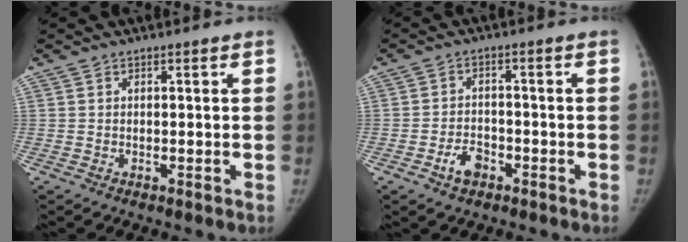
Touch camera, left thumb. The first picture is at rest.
{"total": 4.4, "force": [-2.4, 2.8, 2.3], "torque": [-0.031, 0.021, -0.041]}